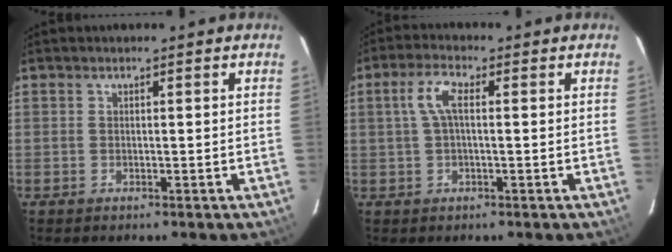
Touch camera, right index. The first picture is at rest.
{"total": 4.5, "force": [0.6, 1.5, 4.2], "torque": [-0.084, 0.010, 0.013]}